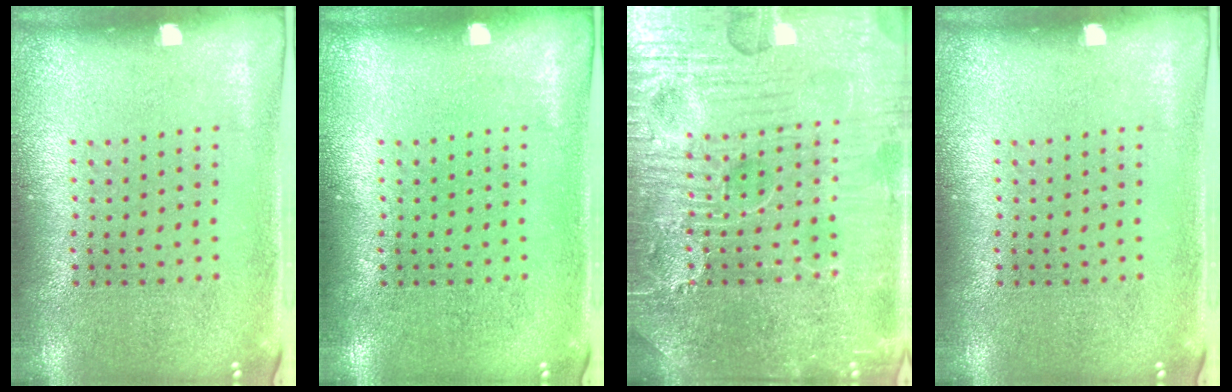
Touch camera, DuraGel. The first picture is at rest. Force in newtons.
{"total": 0.0}
{"total": 7.6, "press": 7.6, "slide": 0.8}
{"total": 0.0}